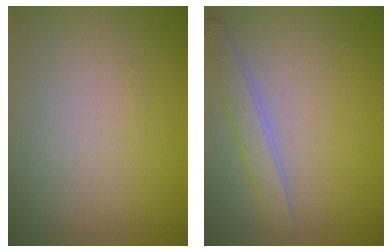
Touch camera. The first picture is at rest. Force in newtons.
{"total": 2.4, "press": 2.4, "slide": 0.1}